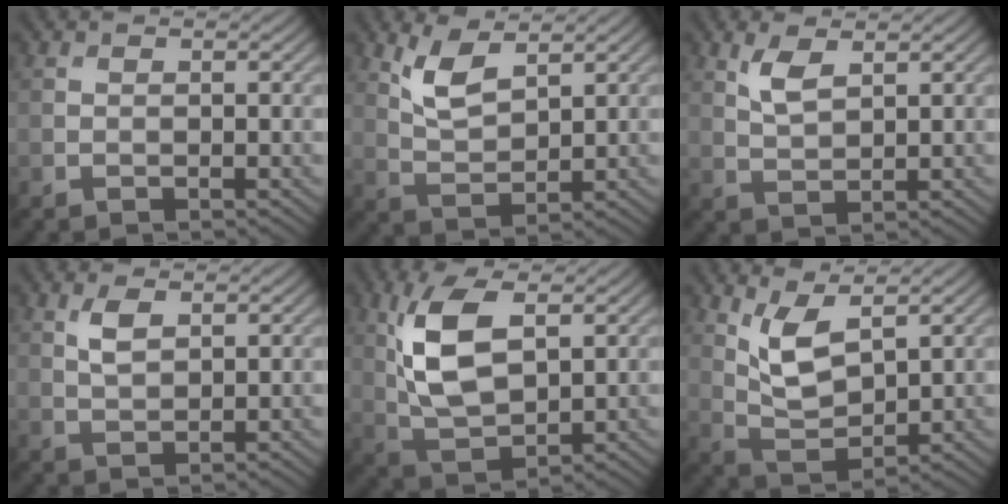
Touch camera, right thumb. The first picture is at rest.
{"total": 5.1, "force": [3.0, 1.9, 3.6], "torque": [-0.087, -0.003, 0.064]}
{"total": 3.2, "force": [1.8, 1.2, 2.4], "torque": [-0.058, -0.001, 0.040]}
{"total": 2.6, "force": [1.2, 1.2, 2.0], "torque": [-0.046, 0.001, 0.026]}
{"total": 9.9, "force": [2.8, 4.7, 8.2], "torque": [-0.184, -0.001, 0.054]}
{"total": 6.3, "force": [3.1, 2.5, 4.8], "torque": [-0.110, -0.007, 0.067]}